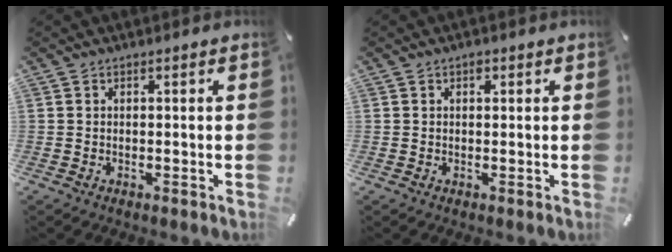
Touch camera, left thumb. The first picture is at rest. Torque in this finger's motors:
{"motor_torque": [0.39, 0.14, 0.22, -0.11, 0.07]}